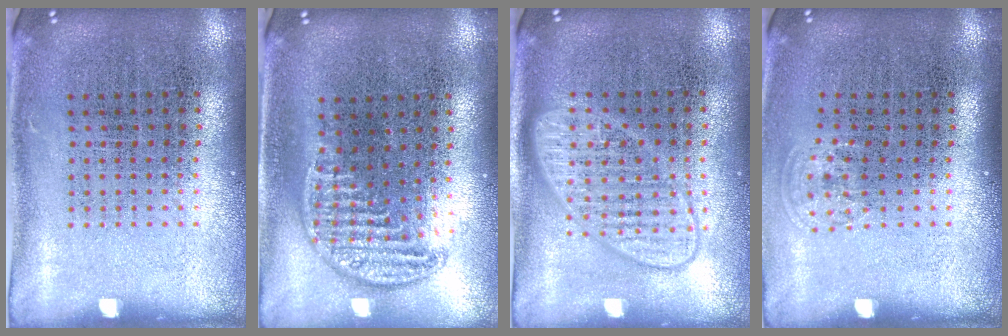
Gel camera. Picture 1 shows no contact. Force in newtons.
{"total": 1.1, "press": 1.0, "slide": 0.4}
{"total": 2.1, "press": 2.1, "slide": 0.3}
{"total": 0.8, "press": 0.6, "slide": 0.5}